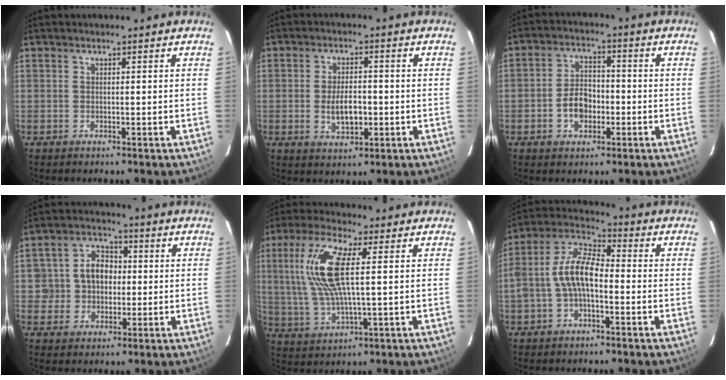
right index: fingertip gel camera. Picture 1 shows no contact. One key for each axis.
{"total": 6.0, "fx": -1.1, "fy": 3.0, "fz": 5.1, "tx": -0.097, "ty": -0.004, "tz": -0.014}
{"total": 6.5, "fx": -2.1, "fy": 4.5, "fz": 4.2, "tx": -0.081, "ty": 0.018, "tz": -0.031}
{"total": 7.4, "fx": 0.0, "fy": 6.7, "fz": 3.2, "tx": -0.060, "ty": 0.030, "tz": 0.004}
{"total": 13.3, "fx": 2.9, "fy": 3.8, "fz": 12.4, "tx": -0.257, "ty": 0.008, "tz": 0.063}
{"total": 9.6, "fx": -2.1, "fy": 4.7, "fz": 8.1, "tx": -0.173, "ty": 0.021, "tz": -0.040}